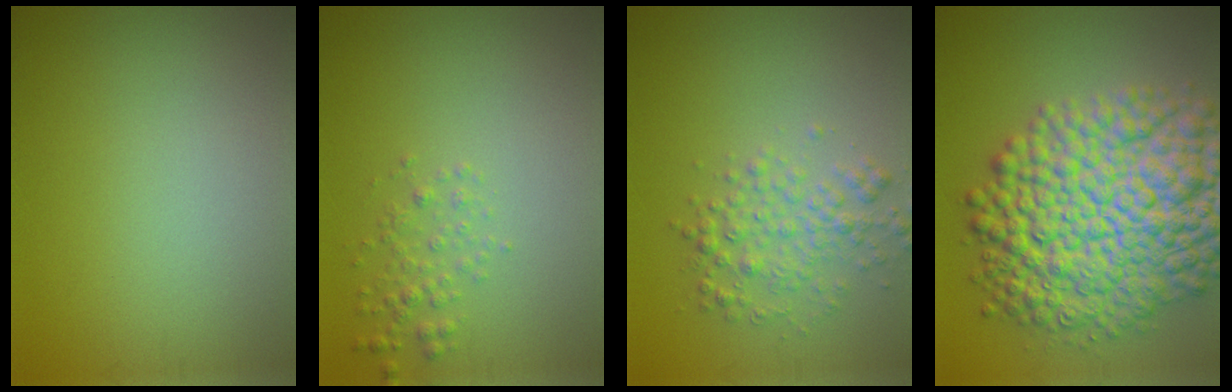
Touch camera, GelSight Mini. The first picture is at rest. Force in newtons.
{"total": 1.5, "press": 1.5, "slide": 0.0}
{"total": 3.0, "press": 3.0, "slide": 0.0}
{"total": 13.4, "press": 13.4, "slide": 0.1}